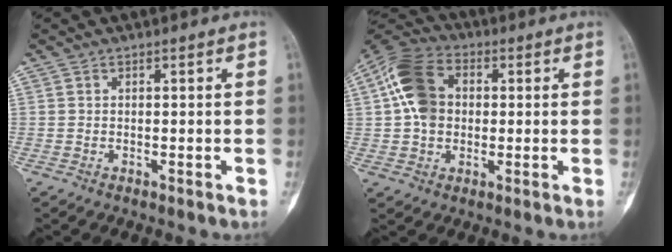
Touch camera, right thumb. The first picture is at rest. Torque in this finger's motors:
{"motor_torque": [1.36, 1.80, 0.57, -0.50, 0.47]}